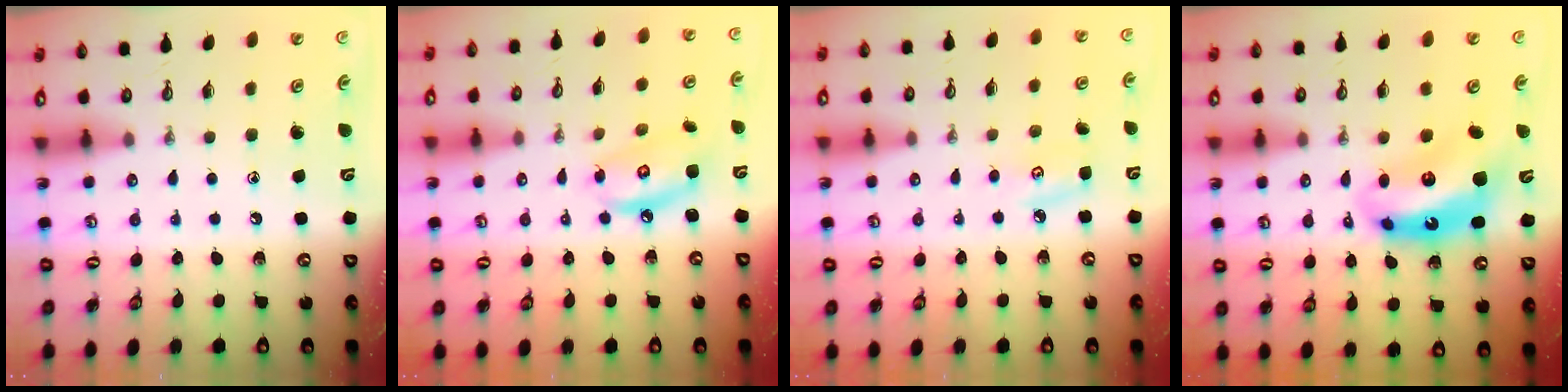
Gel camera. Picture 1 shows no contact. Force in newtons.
{"total": 8.3, "press": 8.3, "slide": 0.7}
{"total": 5.6, "press": 5.6, "slide": 0.6}
{"total": 11.3, "press": 11.2, "slide": 1.0}